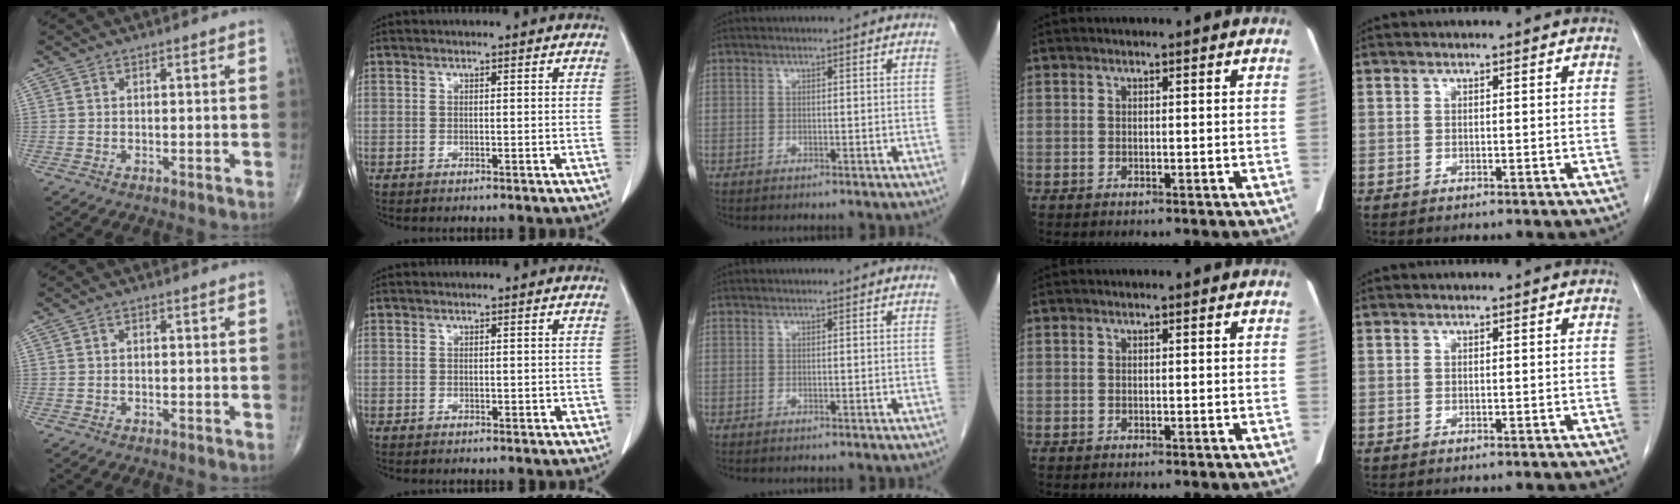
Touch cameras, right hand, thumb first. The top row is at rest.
{"thumb": {"total": 0.9, "force": [0.1, 0.5, 0.7], "torque": [-0.012, 0.004, 0.002]}, "index": {"total": 1.1, "force": [-0.1, 0.6, 0.9], "torque": [-0.011, -0.001, 0.000]}}